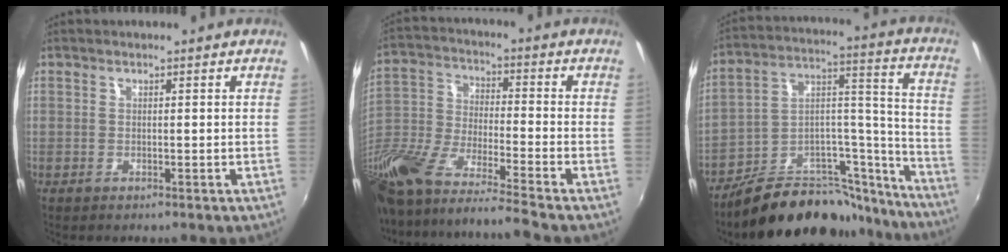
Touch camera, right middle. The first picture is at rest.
{"total": 21.0, "force": [-15.1, 3.4, 14.3], "torque": [-0.282, -0.051, -0.287]}
{"total": 23.1, "force": [-18.8, 9.6, 9.4], "torque": [-0.123, 0.076, -0.271]}